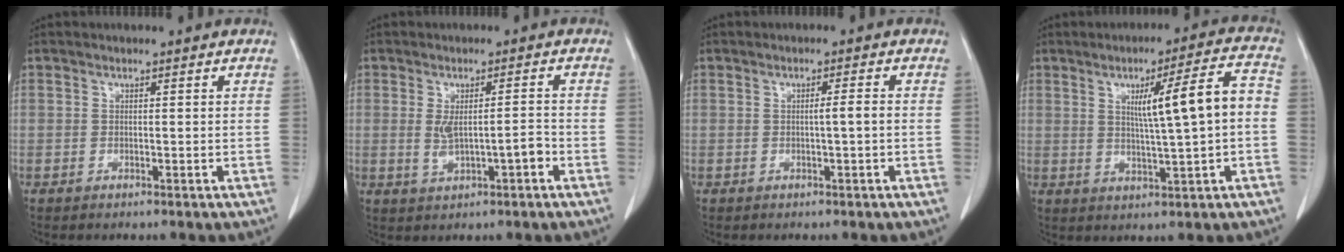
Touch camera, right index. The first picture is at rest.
{"total": 4.6, "force": [-0.9, 1.1, 4.3], "torque": [-0.080, 0.005, -0.004]}
{"total": 1.7, "force": [-0.2, -0.3, 1.6], "torque": [-0.028, 0.001, -0.004]}
{"total": 10.1, "force": [0.8, 0.0, 10.1], "torque": [-0.153, 0.014, 0.014]}